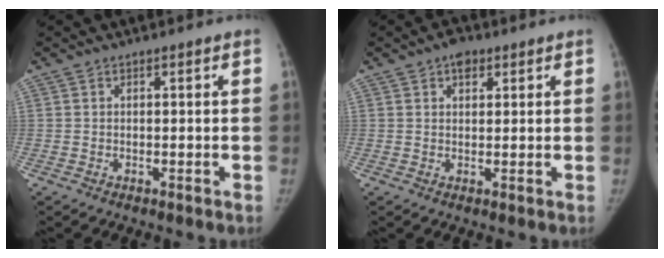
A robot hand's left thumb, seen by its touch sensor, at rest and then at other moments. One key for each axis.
{"total": 3.3, "fx": 1.8, "fy": 2.1, "fz": 1.9, "tx": -0.014, "ty": -0.003, "tz": 0.023}